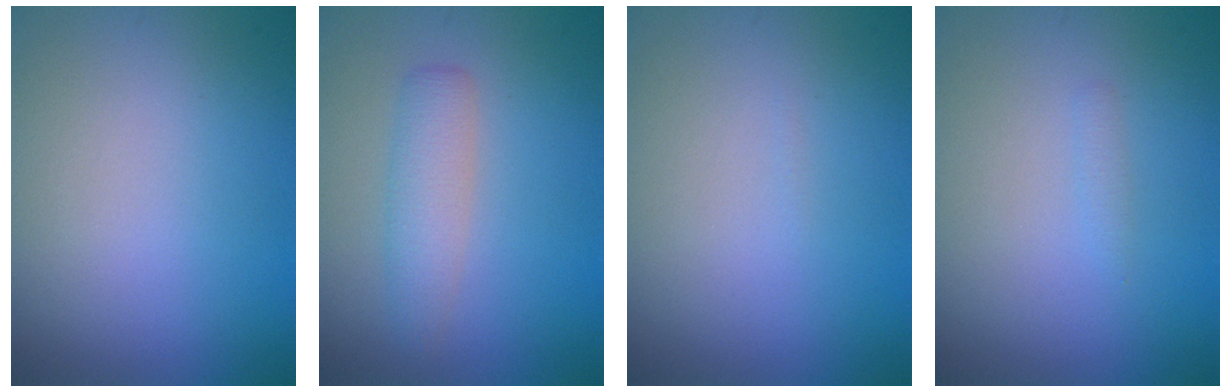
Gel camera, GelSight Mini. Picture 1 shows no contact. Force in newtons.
{"total": 2.5, "press": 2.5, "slide": 0.0}
{"total": 0.0}
{"total": 0.6, "press": 0.6, "slide": 0.1}